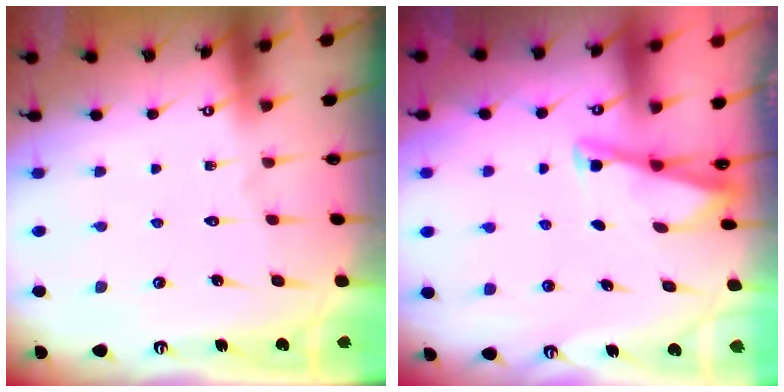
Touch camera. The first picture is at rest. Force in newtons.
{"total": 2.7, "press": 2.7, "slide": 0.3}